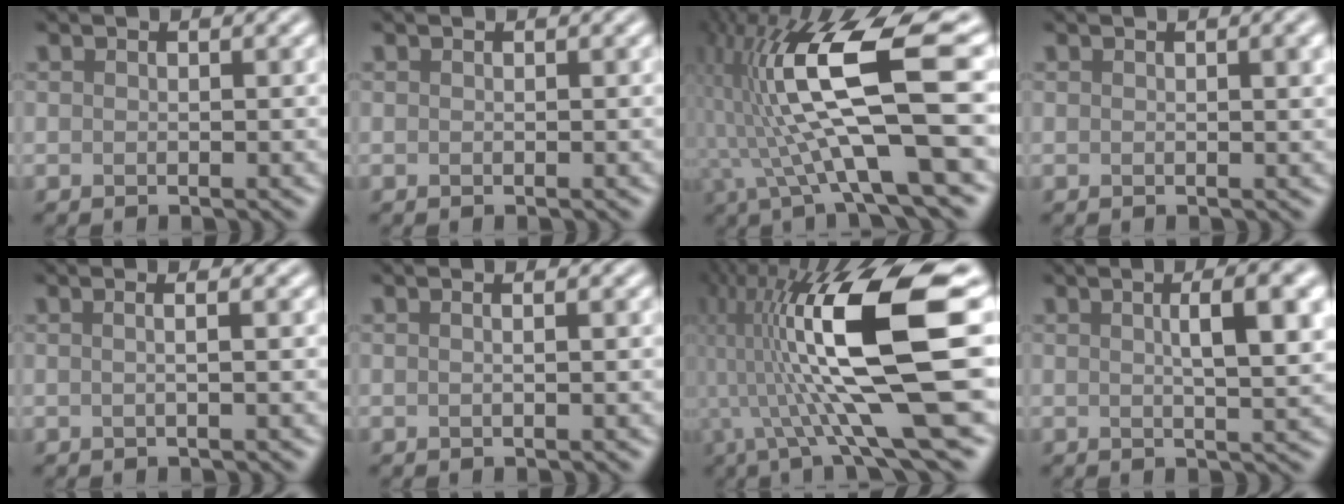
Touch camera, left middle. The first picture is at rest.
{"total": 0.0}
{"total": 12.4, "force": [0.2, 2.8, 12.0], "torque": [-0.231, 0.018, 0.010]}
{"total": 2.3, "force": [0.6, 0.8, 2.1], "torque": [-0.016, 0.009, 0.008]}
{"total": 2.5, "force": [0.6, 1.3, 2.1], "torque": [-0.008, 0.011, -0.022]}
{"total": 1.6, "force": [0.4, 0.9, 1.3], "torque": [0.001, 0.000, -0.016]}
{"total": 14.8, "force": [1.4, 3.6, 14.3], "torque": [-0.262, 0.007, 0.029]}
{"total": 5.7, "force": [1.3, 1.4, 5.4], "torque": [-0.060, 0.014, 0.020]}